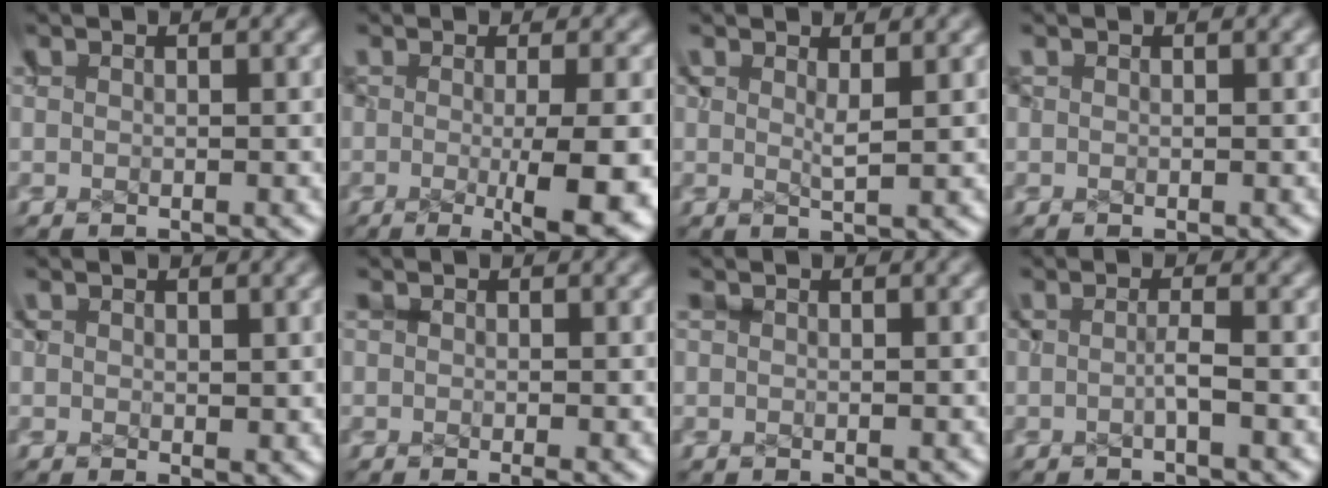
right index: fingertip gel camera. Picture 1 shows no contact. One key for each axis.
{"total": 6.6, "fx": -3.2, "fy": 1.9, "fz": 5.5, "tx": -0.050, "ty": -0.015, "tz": -0.039}
{"total": 1.8, "fx": 1.4, "fy": -0.9, "fz": 0.5, "tx": -0.002, "ty": -0.003, "tz": 0.029}
{"total": 0.0}
{"total": 0.9, "fx": 0.5, "fy": 0.5, "fz": 0.5, "tx": -0.013, "ty": -0.004, "tz": 0.010}
{"total": 1.2, "fx": 0.4, "fy": 0.8, "fz": 0.7, "tx": -0.012, "ty": 0.002, "tz": 0.001}
{"total": 1.2, "fx": 0.6, "fy": 0.9, "fz": 0.5, "tx": -0.010, "ty": 0.003, "tz": 0.005}
{"total": 1.2, "fx": -1.0, "fy": 0.6, "fz": 0.5, "tx": -0.003, "ty": 0.003, "tz": -0.018}